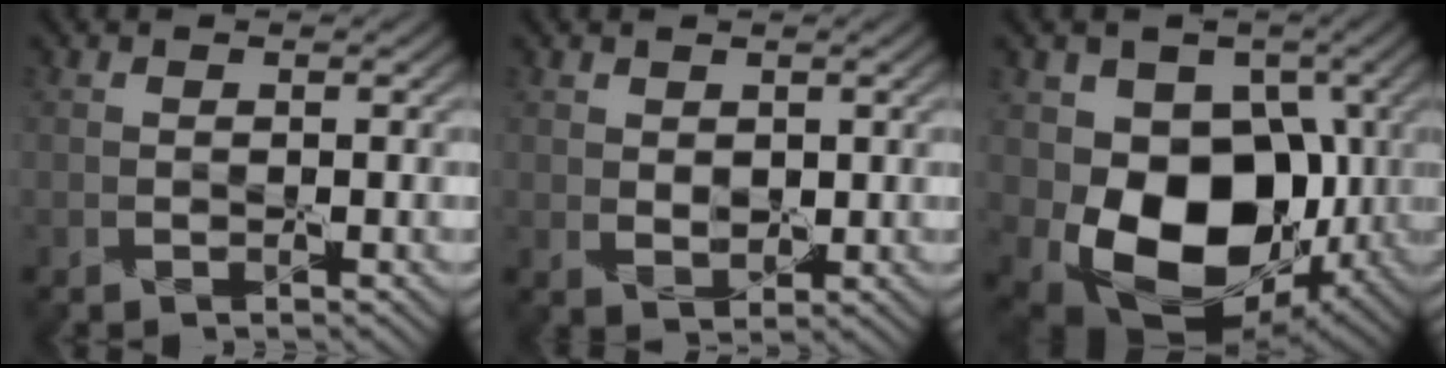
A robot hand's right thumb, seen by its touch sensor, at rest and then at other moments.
{"total": 2.1, "force": [1.0, 1.5, 1.1], "torque": [-0.030, -0.005, 0.021]}
{"total": 14.3, "force": [-1.6, 10.5, 9.6], "torque": [-0.163, -0.036, -0.026]}